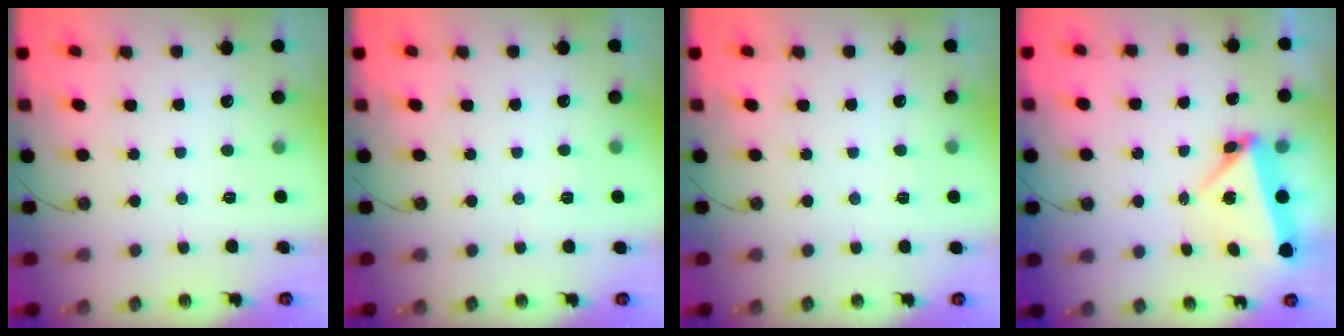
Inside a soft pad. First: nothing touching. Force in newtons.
{"total": 2.5, "press": 1.1, "slide": 2.2}
{"total": 2.7, "press": 1.5, "slide": 2.3}
{"total": 5.4, "press": 5.4, "slide": 0.5}